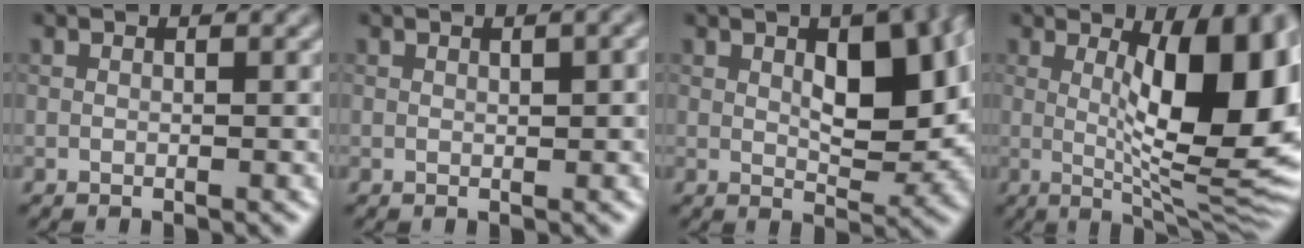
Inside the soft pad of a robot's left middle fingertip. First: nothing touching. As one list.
[{"total": 1.3, "force": [0.4, 0.3, 1.2], "torque": [-0.018, 0.003, 0.008]}, {"total": 8.2, "force": [1.6, 3.9, 7.0], "torque": [-0.102, 0.002, 0.033]}, {"total": 11.9, "force": [1.5, 3.1, 11.4], "torque": [-0.153, -0.008, 0.029]}]